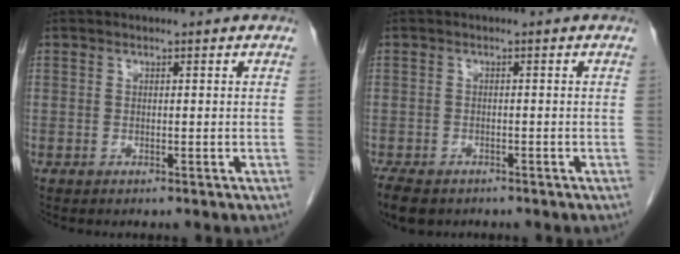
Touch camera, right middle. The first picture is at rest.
{"total": 6.6, "force": [-4.8, 3.3, 3.0], "torque": [-0.056, -0.009, -0.073]}